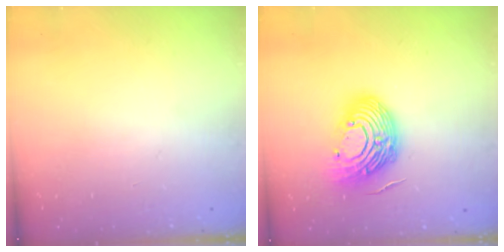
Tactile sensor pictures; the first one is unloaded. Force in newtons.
{"total": 15.1, "press": 15.0, "slide": 1.9}